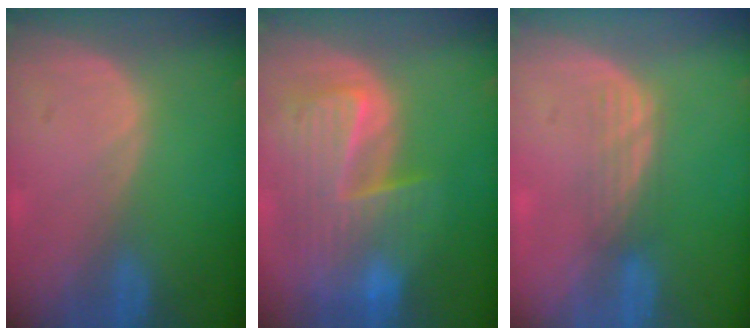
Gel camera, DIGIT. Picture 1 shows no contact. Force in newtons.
{"total": 10.2, "press": 8.9, "slide": 5.0}
{"total": 3.1, "press": 2.6, "slide": 1.6}